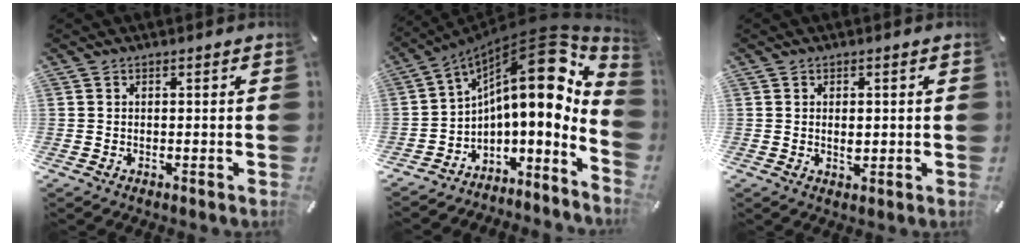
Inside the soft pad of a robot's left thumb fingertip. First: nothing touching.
{"total": 18.2, "force": [8.0, 8.2, 14.2], "torque": [-0.198, -0.083, 0.130]}
{"total": 2.1, "force": [0.2, 1.3, 1.6], "torque": [-0.025, -0.002, 0.002]}